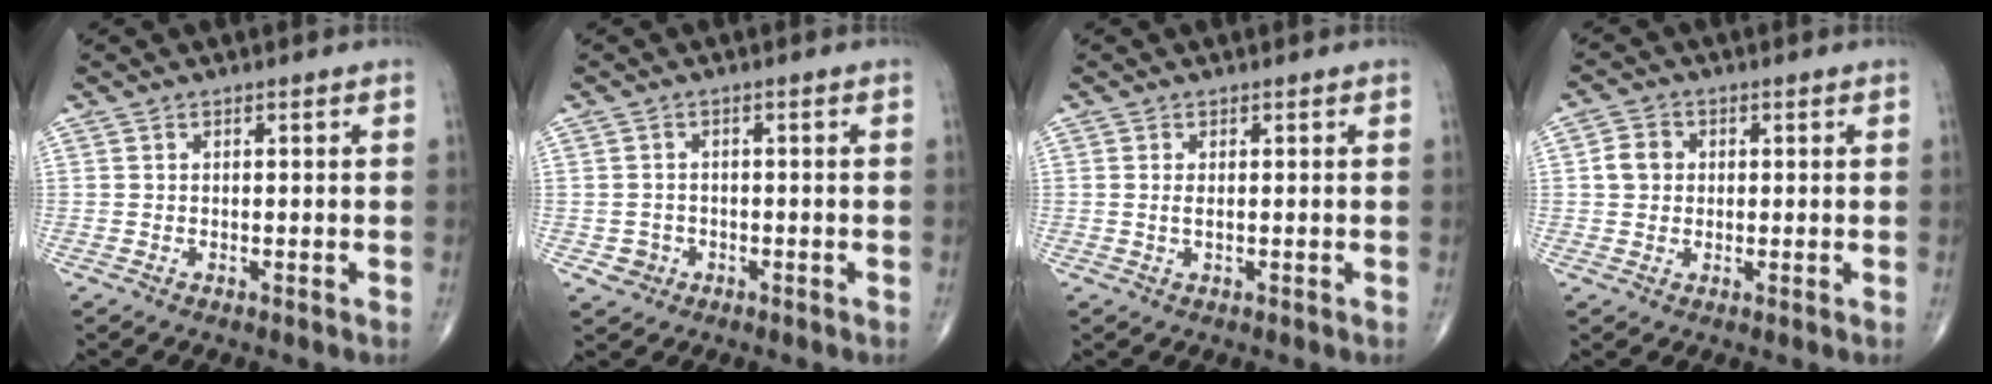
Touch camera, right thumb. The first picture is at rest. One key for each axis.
{"total": 2.3, "fx": -0.8, "fy": 2.1, "fz": 0.2, "tx": 0.007, "ty": 0.009, "tz": -0.014}
{"total": 0.9, "fx": 0.1, "fy": 0.2, "fz": 0.9, "tx": -0.022, "ty": -0.003, "tz": 0.005}
{"total": 4.1, "fx": 0.5, "fy": 3.6, "fz": 2.0, "tx": -0.025, "ty": 0.006, "tz": 0.003}